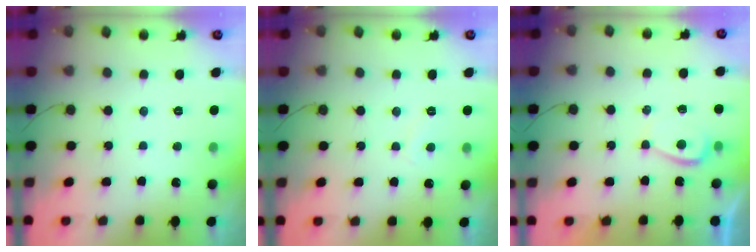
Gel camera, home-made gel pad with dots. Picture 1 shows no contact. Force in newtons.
{"total": 1.2, "press": 1.2, "slide": 0.3}
{"total": 1.4, "press": 1.3, "slide": 0.5}